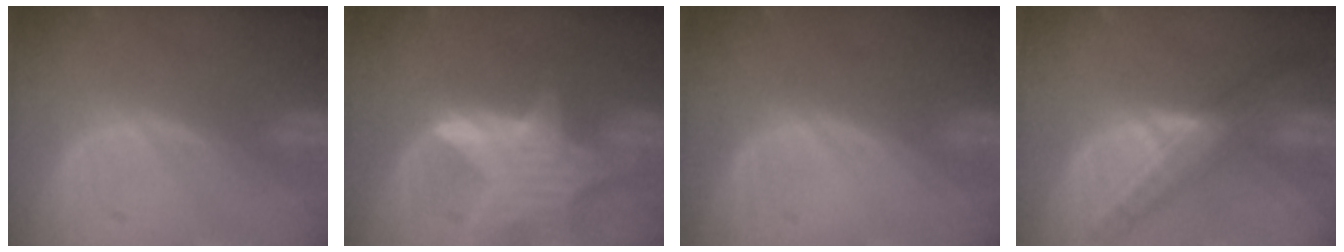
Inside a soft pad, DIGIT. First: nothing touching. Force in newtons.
{"total": 7.7, "press": 7.7, "slide": 0.4}
{"total": 0.0}
{"total": 8.0, "press": 7.1, "slide": 3.6}